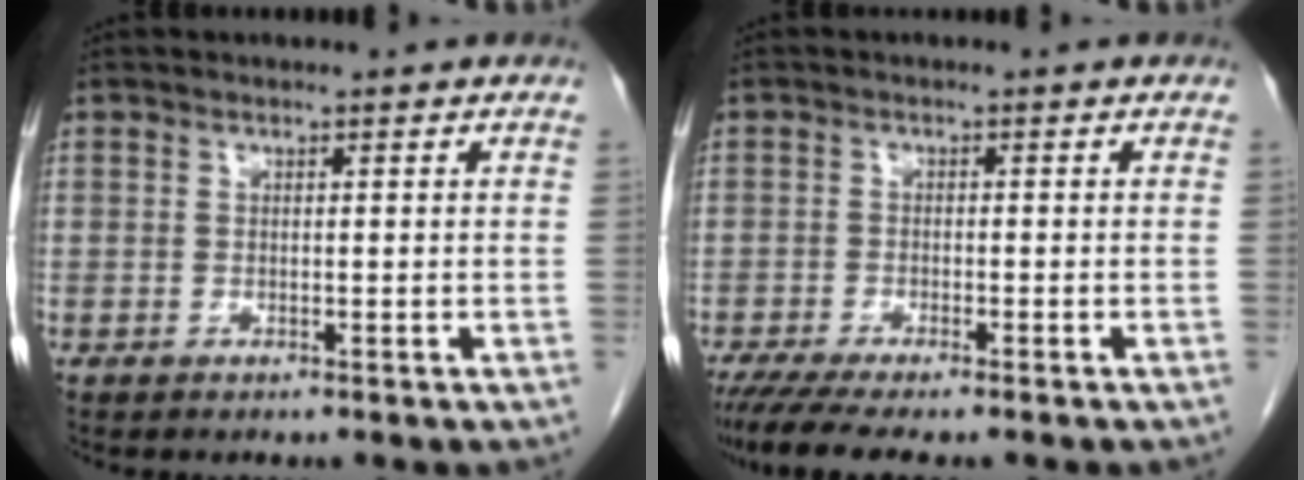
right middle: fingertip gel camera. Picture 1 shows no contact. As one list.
[{"total": 7.7, "force": [-6.4, 0.8, 4.3], "torque": [-0.063, -0.016, -0.103]}]